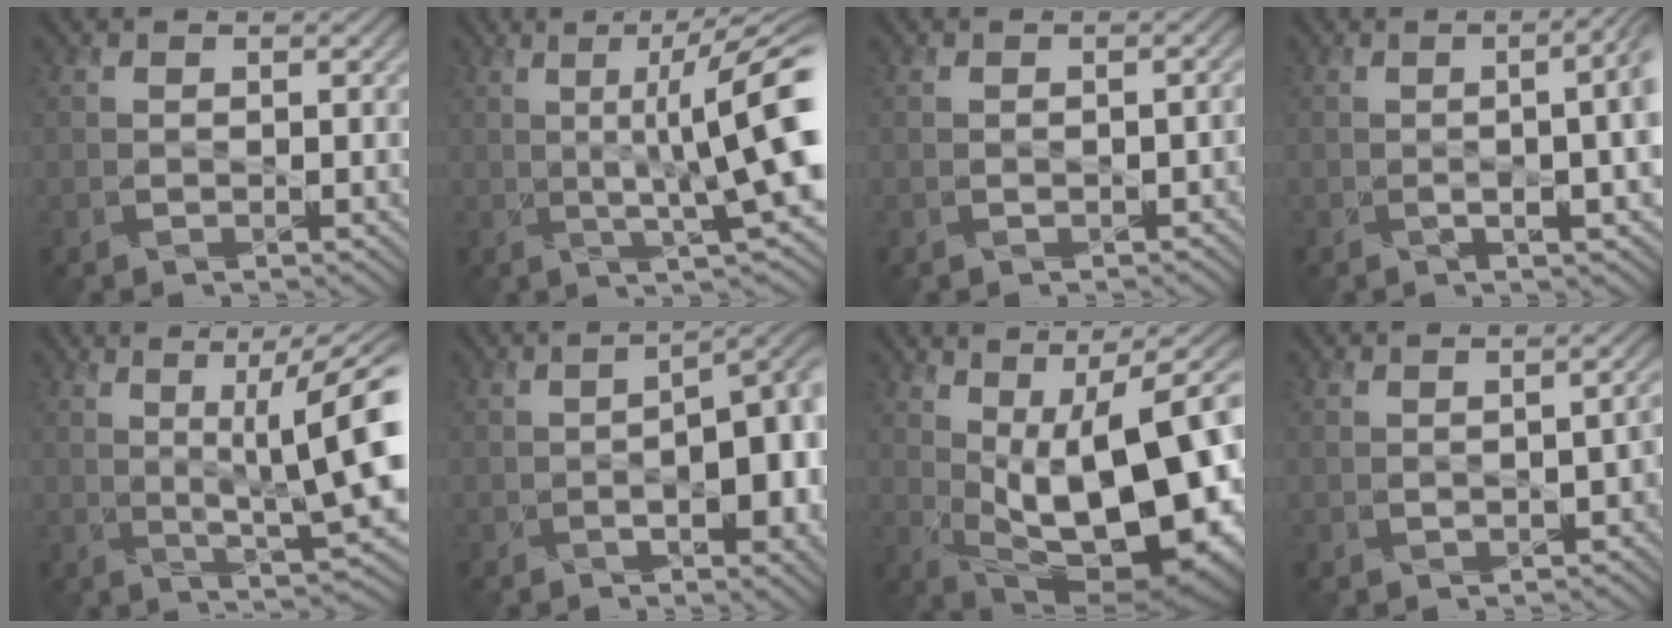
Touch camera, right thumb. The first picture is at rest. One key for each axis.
{"total": 13.5, "fx": 1.3, "fy": 2.1, "fz": 13.3, "tx": -0.185, "ty": 0.012, "tz": 0.031}
{"total": 0.9, "fx": -0.5, "fy": 0.3, "fz": 0.7, "tx": -0.007, "ty": 0.000, "tz": -0.005}
{"total": 7.5, "fx": -0.3, "fy": 2.2, "fz": 7.2, "tx": -0.073, "ty": 0.017, "tz": -0.012}
{"total": 12.2, "fx": 2.4, "fy": 2.0, "fz": 11.8, "tx": -0.169, "ty": 0.013, "tz": 0.049}
{"total": 9.3, "fx": -1.6, "fy": 3.5, "fz": 8.5, "tx": -0.109, "ty": -0.010, "tz": -0.027}
{"total": 18.3, "fx": 0.5, "fy": 8.4, "fz": 16.3, "tx": -0.230, "ty": -0.004, "tz": 0.034}
{"total": 2.6, "fx": -1.0, "fy": 1.3, "fz": 2.0, "tx": -0.024, "ty": -0.001, "tz": -0.009}